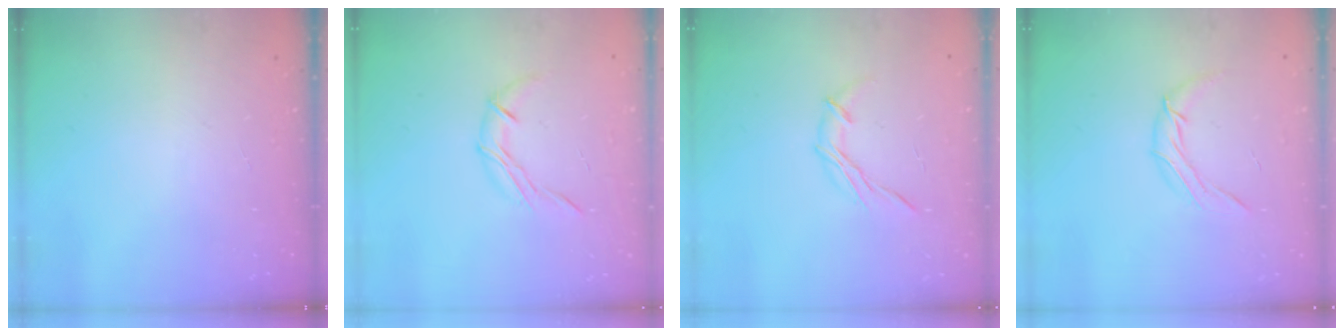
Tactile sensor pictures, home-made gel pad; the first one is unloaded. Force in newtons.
{"total": 6.5, "press": 6.4, "slide": 0.5}
{"total": 6.3, "press": 6.3, "slide": 0.3}
{"total": 7.2, "press": 7.2, "slide": 0.7}